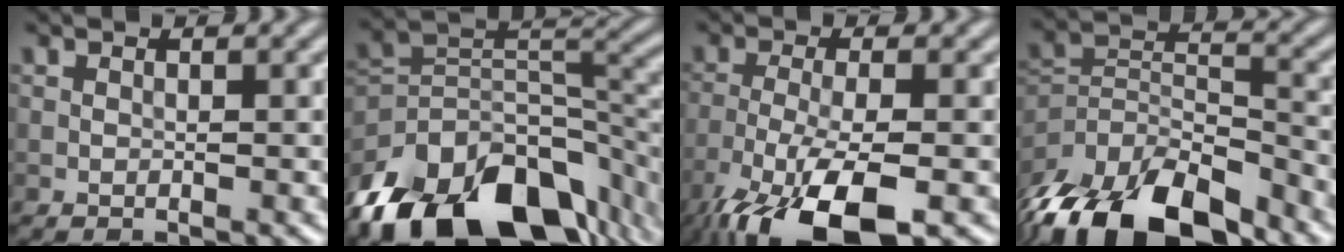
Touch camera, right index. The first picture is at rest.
{"total": 16.9, "force": [-10.8, 8.4, 9.9], "torque": [-0.200, 0.003, -0.179]}
{"total": 10.1, "force": [-6.0, 3.1, 7.5], "torque": [-0.153, -0.019, -0.112]}
{"total": 13.6, "force": [-9.8, 5.7, 7.4], "torque": [-0.152, 0.007, -0.181]}